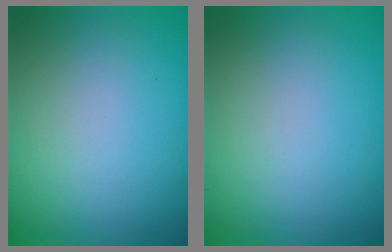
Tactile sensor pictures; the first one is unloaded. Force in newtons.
{"total": 0.0}